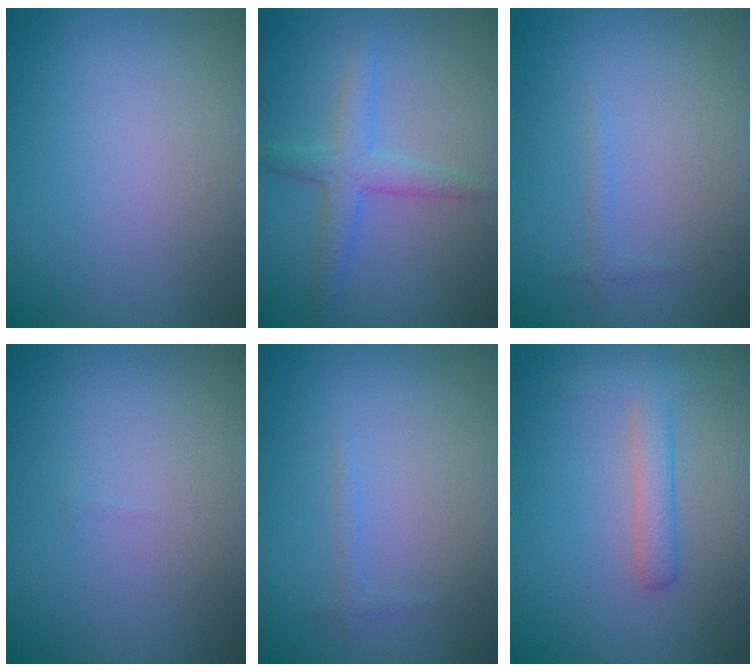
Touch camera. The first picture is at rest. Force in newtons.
{"total": 2.9, "press": 2.9, "slide": 0.2}
{"total": 0.6, "press": 0.6, "slide": 0.1}
{"total": 0.0}
{"total": 0.6, "press": 0.6, "slide": 0.1}
{"total": 2.7, "press": 2.7, "slide": 0.1}